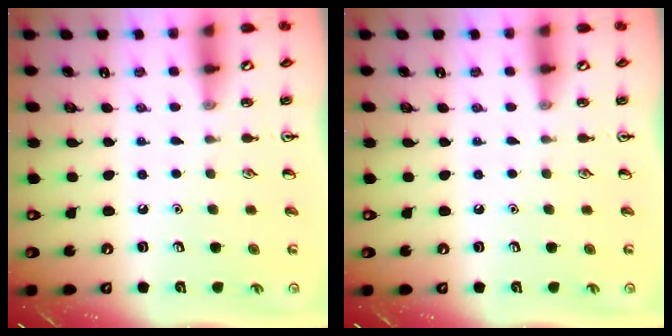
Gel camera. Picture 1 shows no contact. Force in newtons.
{"total": 0.0}